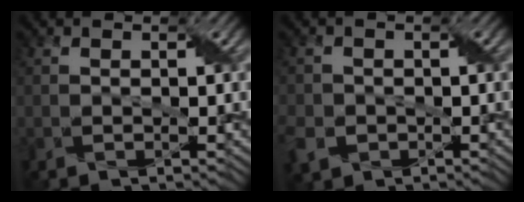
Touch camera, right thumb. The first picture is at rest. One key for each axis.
{"total": 4.1, "fx": -1.5, "fy": 3.5, "fz": 1.7, "tx": -0.052, "ty": -0.011, "tz": -0.036}